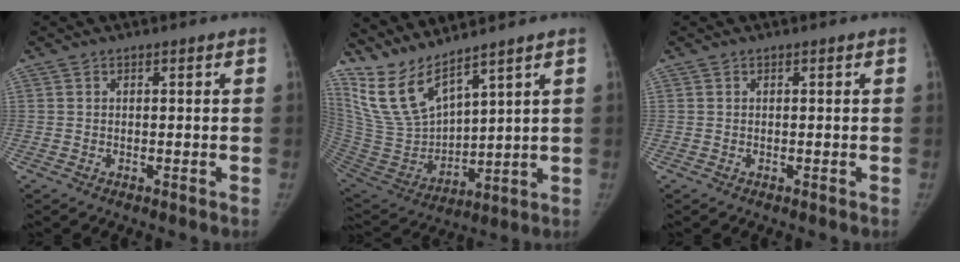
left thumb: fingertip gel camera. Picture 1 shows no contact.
{"total": 13.0, "force": [10.9, 2.6, 6.5], "torque": [-0.122, -0.067, 0.242]}
{"total": 0.0}